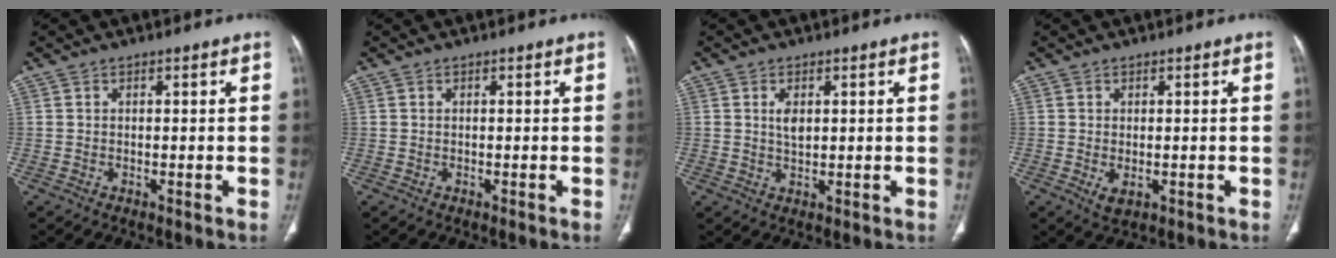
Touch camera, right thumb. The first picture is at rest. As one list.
[{"total": 0.0}, {"total": 3.0, "force": [0.8, 1.7, 2.3], "torque": [-0.036, -0.006, 0.017]}, {"total": 2.3, "force": [-0.5, 1.3, 1.8], "torque": [-0.030, -0.005, 0.000]}]